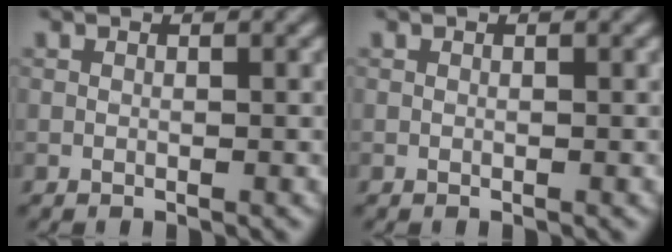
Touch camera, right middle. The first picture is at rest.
{"total": 0.0}